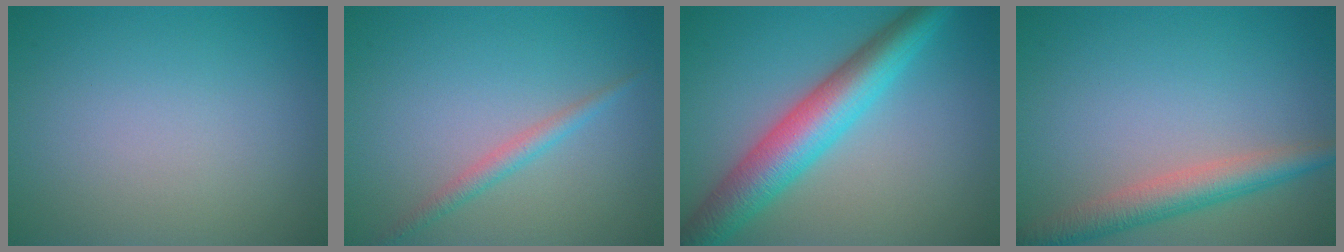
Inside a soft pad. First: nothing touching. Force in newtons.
{"total": 1.6, "press": 1.6, "slide": 0.0}
{"total": 7.2, "press": 7.2, "slide": 0.1}
{"total": 4.1, "press": 4.1, "slide": 0.1}